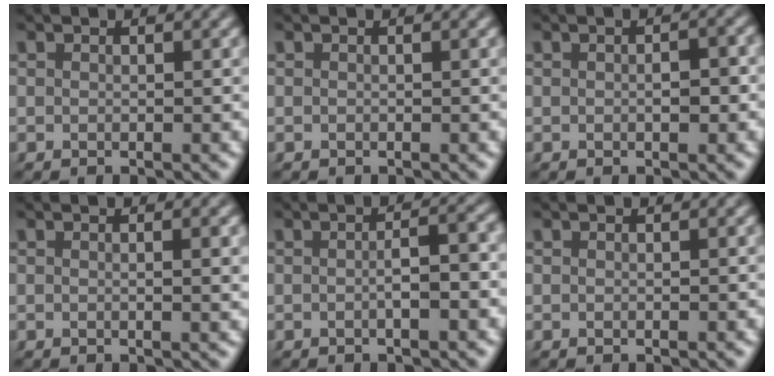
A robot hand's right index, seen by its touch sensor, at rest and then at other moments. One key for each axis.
{"total": 0.0}
{"total": 1.4, "fx": -0.1, "fy": 0.8, "fz": 1.2, "tx": -0.015, "ty": 0.000, "tz": -0.002}
{"total": 0.8, "fx": 0.2, "fy": -0.1, "fz": 0.8, "tx": -0.009, "ty": 0.002, "tz": 0.002}
{"total": 2.2, "fx": -0.5, "fy": 0.5, "fz": 2.1, "tx": -0.026, "ty": 0.003, "tz": -0.011}
{"total": 0.0}